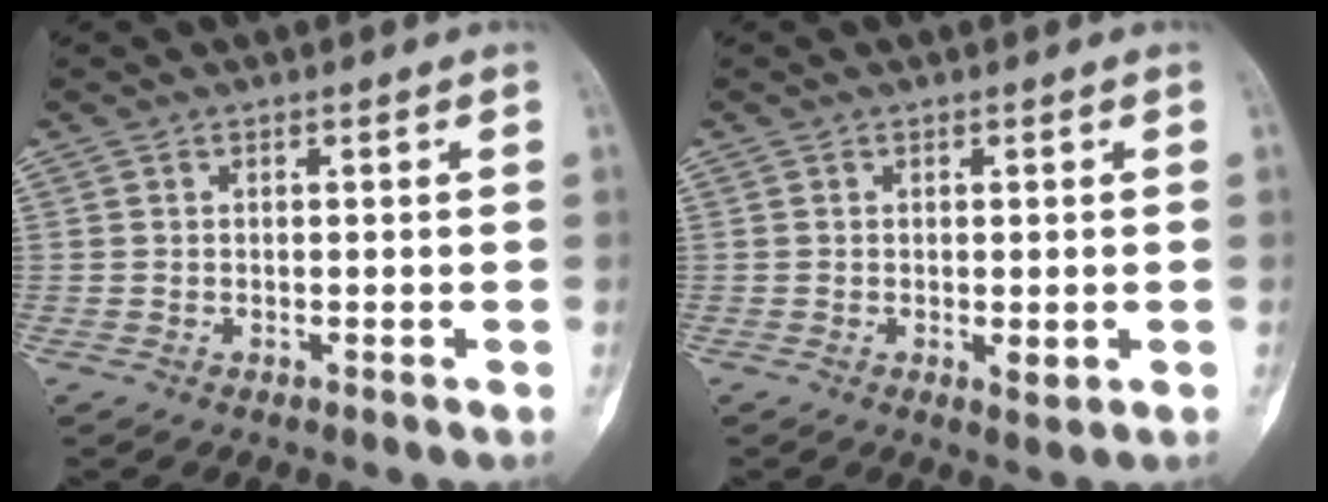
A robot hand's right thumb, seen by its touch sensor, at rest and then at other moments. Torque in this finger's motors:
{"motor_torque": [0.00, 0.16, 0.12, 0.18, -0.03]}